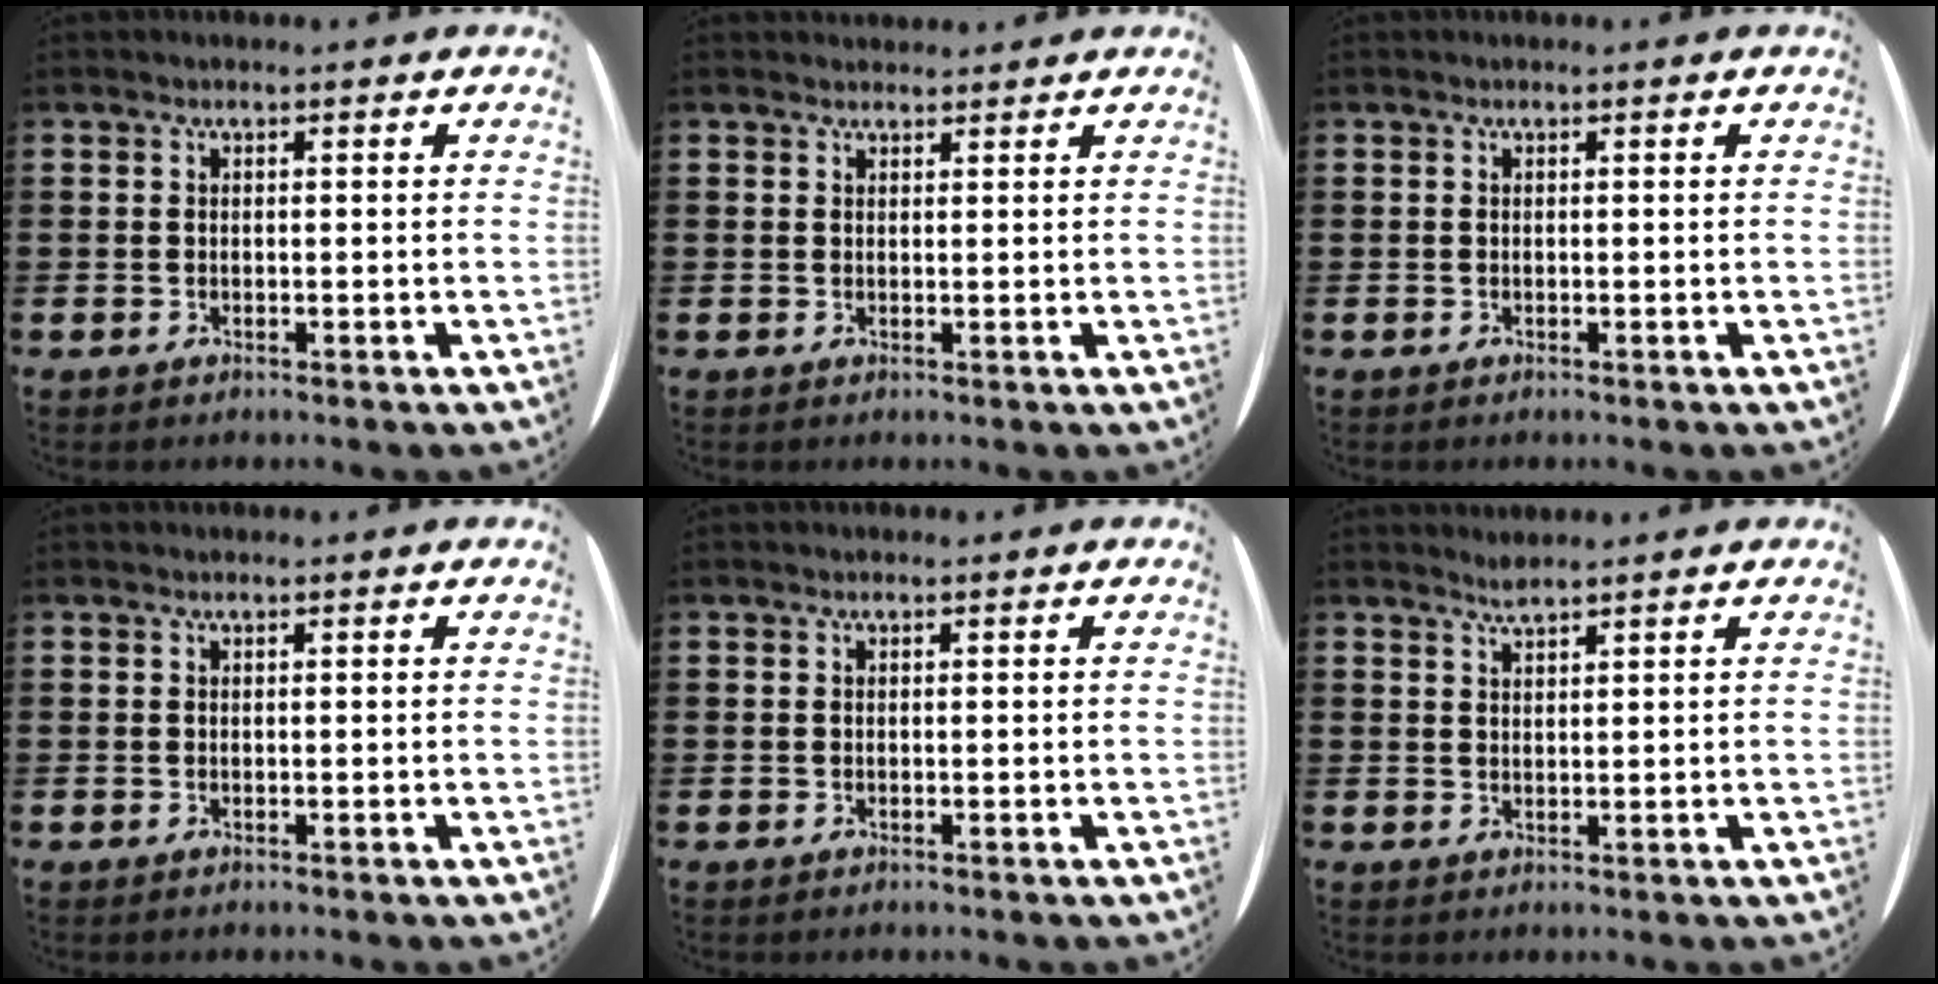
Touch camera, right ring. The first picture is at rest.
{"total": 0.9, "force": [0.9, 0.1, -0.2], "torque": [0.002, 0.004, 0.018]}
{"total": 0.0}
{"total": 0.0}
{"total": 0.0}
{"total": 1.4, "force": [1.3, -0.2, 0.1], "torque": [-0.002, -0.003, 0.027]}